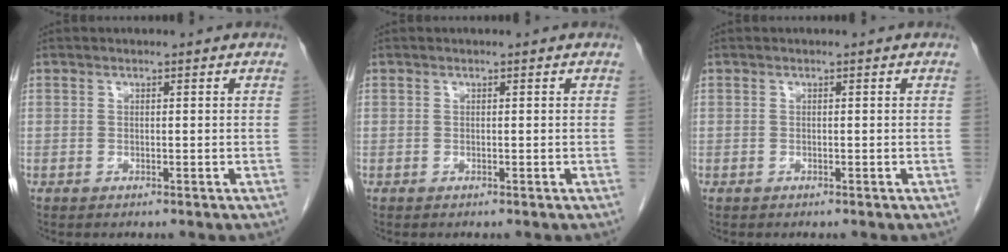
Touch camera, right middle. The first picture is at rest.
{"total": 0.0}
{"total": 0.0}